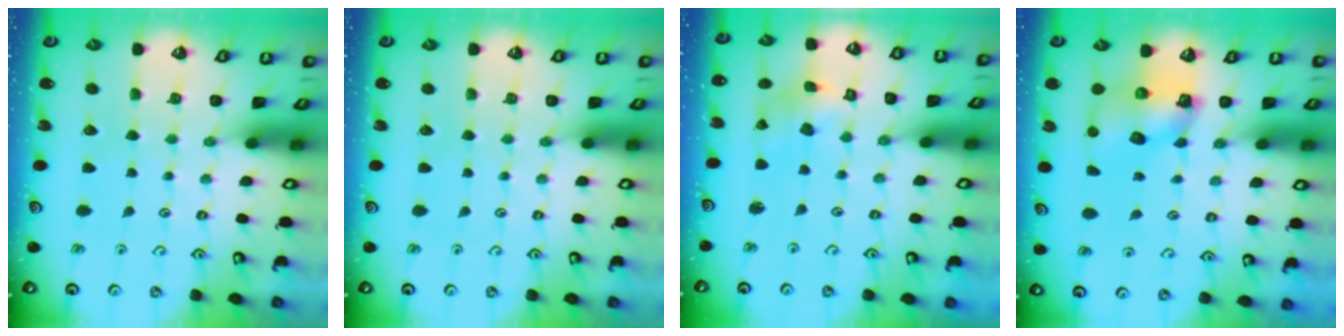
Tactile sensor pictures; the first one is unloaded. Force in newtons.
{"total": 0.0}
{"total": 4.6, "press": 4.6, "slide": 0.7}
{"total": 6.8, "press": 6.8, "slide": 0.2}